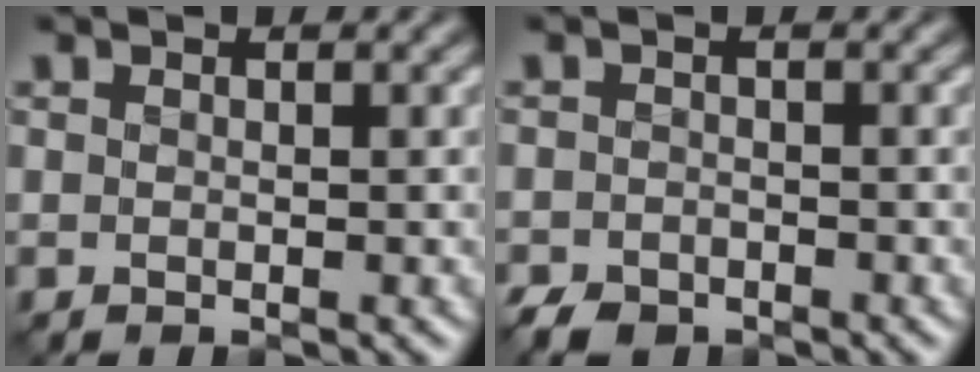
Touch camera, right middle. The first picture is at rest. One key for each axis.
{"total": 2.4, "fx": -2.0, "fy": 1.2, "fz": 0.7, "tx": -0.008, "ty": -0.003, "tz": -0.040}